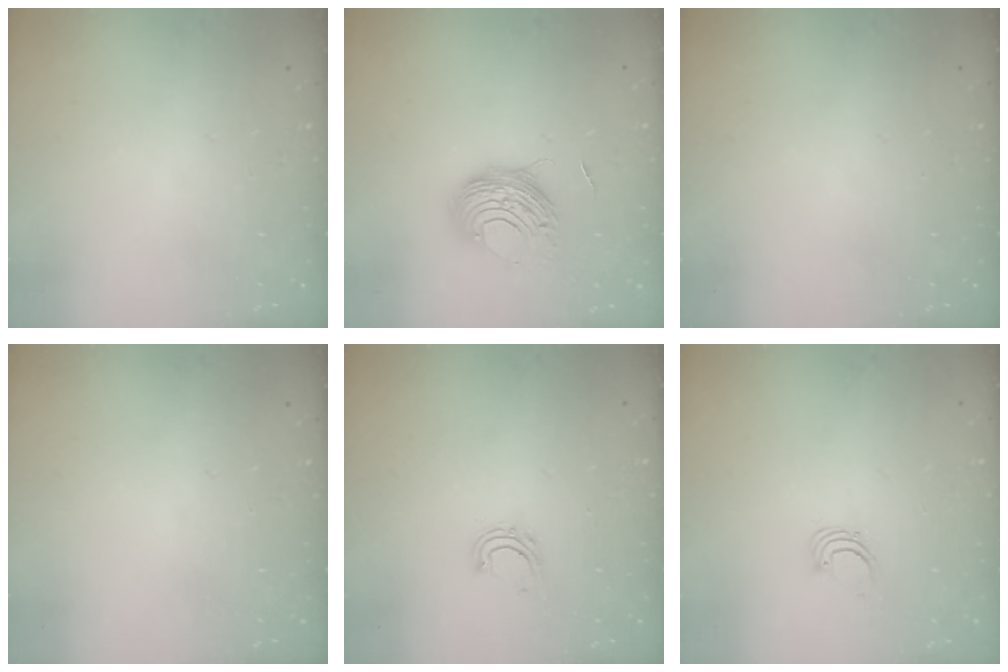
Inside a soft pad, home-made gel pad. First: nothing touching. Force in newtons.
{"total": 10.7, "press": 10.7, "slide": 0.6}
{"total": 0.0}
{"total": 0.0}
{"total": 6.0, "press": 5.8, "slide": 1.3}
{"total": 2.2, "press": 2.2, "slide": 0.2}